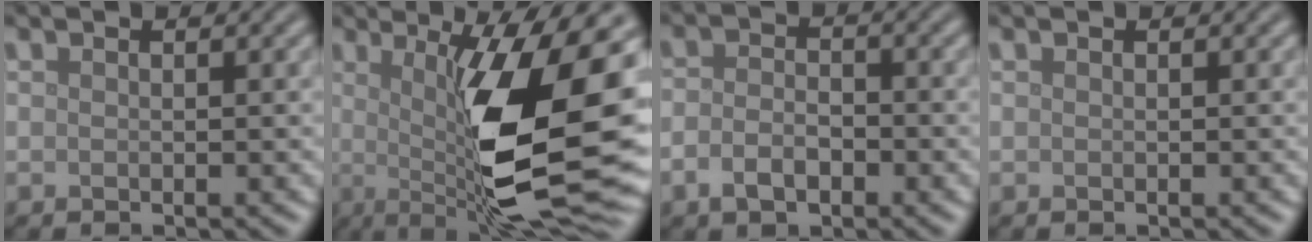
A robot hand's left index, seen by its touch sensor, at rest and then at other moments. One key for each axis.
{"total": 15.7, "fx": 0.5, "fy": 4.4, "fz": 15.0, "tx": -0.208, "ty": -0.005, "tz": 0.006}
{"total": 2.9, "fx": -1.2, "fy": 1.7, "fz": 1.9, "tx": -0.039, "ty": -0.002, "tz": -0.027}
{"total": 0.0}